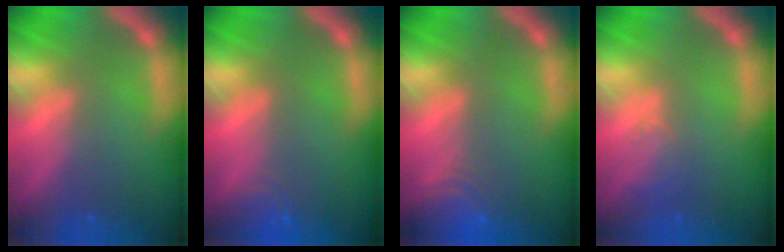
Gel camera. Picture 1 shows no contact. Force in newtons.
{"total": 1.9}
{"total": 5.0}
{"total": 2.0}